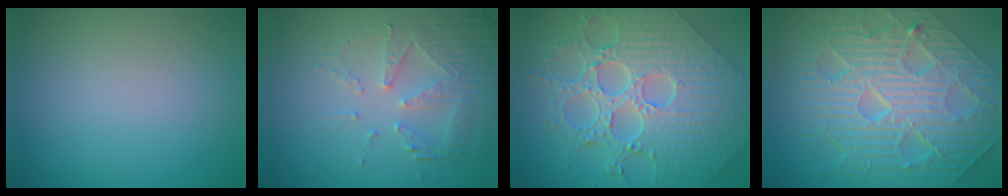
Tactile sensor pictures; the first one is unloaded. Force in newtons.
{"total": 5.4, "press": 3.8, "slide": 3.8}
{"total": 9.3, "press": 7.0, "slide": 6.2}
{"total": 10.8, "press": 7.4, "slide": 7.9}